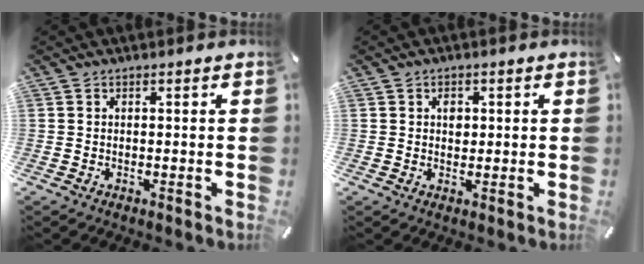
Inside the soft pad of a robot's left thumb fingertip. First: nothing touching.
{"total": 2.2, "force": [0.4, 1.8, 1.2], "torque": [-0.003, -0.003, 0.001]}